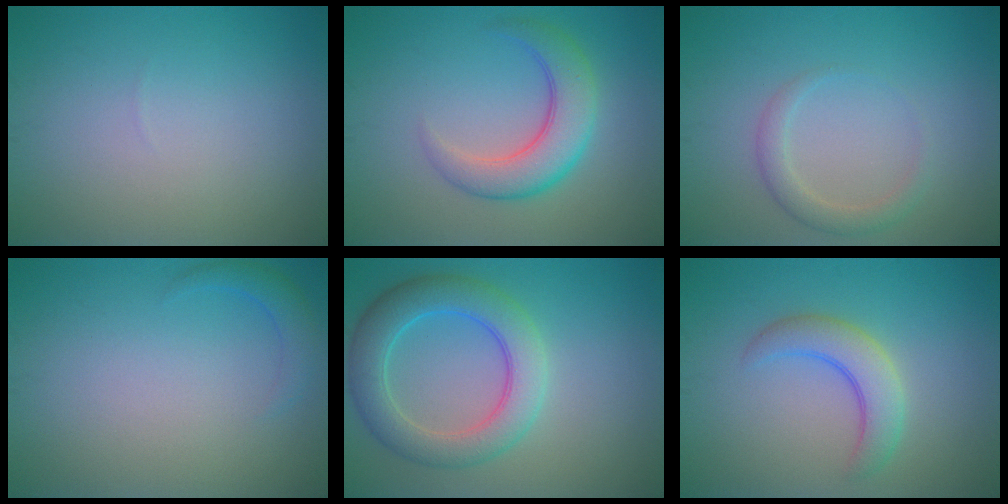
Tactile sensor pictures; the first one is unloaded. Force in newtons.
{"total": 5.1, "press": 5.1, "slide": 0.3}
{"total": 1.9, "press": 1.9, "slide": 0.2}
{"total": 1.6, "press": 1.6, "slide": 0.2}
{"total": 6.0, "press": 6.0, "slide": 0.2}
{"total": 3.8, "press": 3.7, "slide": 0.3}